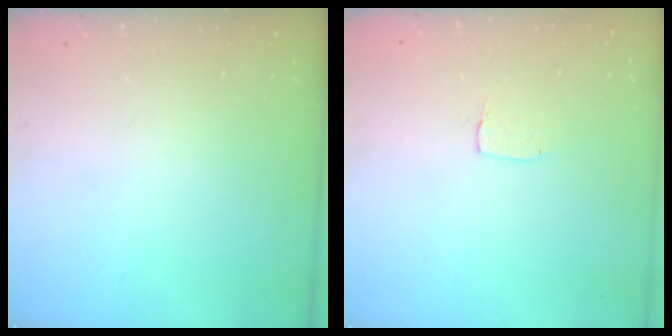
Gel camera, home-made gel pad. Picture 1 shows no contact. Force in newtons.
{"total": 3.4, "press": 3.4, "slide": 0.1}